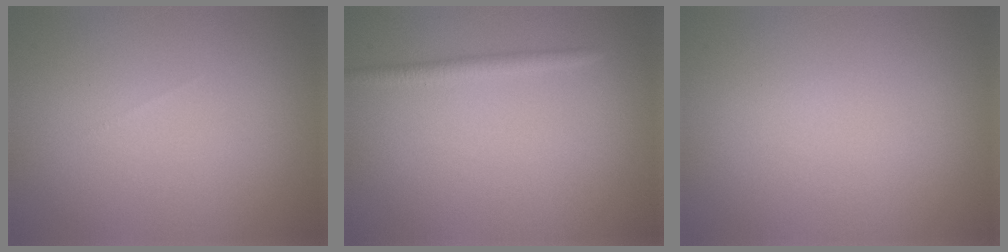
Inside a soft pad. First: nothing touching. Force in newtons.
{"total": 1.5, "press": 1.5, "slide": 0.1}
{"total": 0.0}